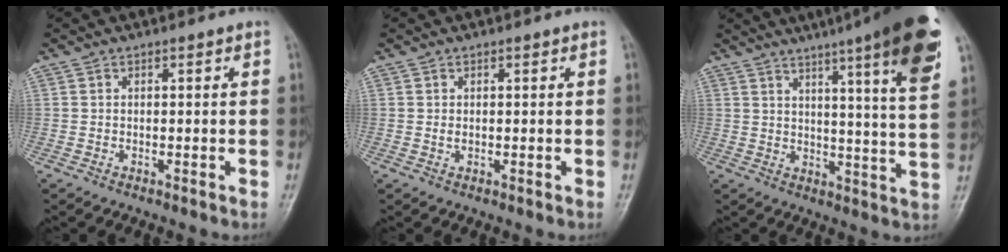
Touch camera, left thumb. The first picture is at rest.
{"total": 0.9, "force": [0.2, 0.6, 0.7], "torque": [-0.010, 0.000, 0.004]}
{"total": 20.3, "force": [12.1, 1.9, 16.2], "torque": [-0.207, -0.036, 0.148]}